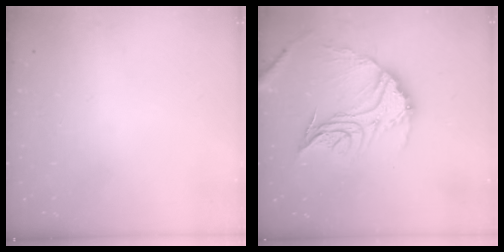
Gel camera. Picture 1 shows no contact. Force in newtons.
{"total": 20.5, "press": 20.4, "slide": 2.0}